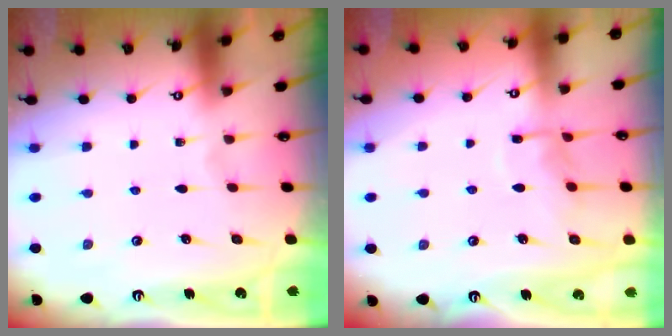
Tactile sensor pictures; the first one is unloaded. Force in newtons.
{"total": 7.1, "press": 7.0, "slide": 0.6}